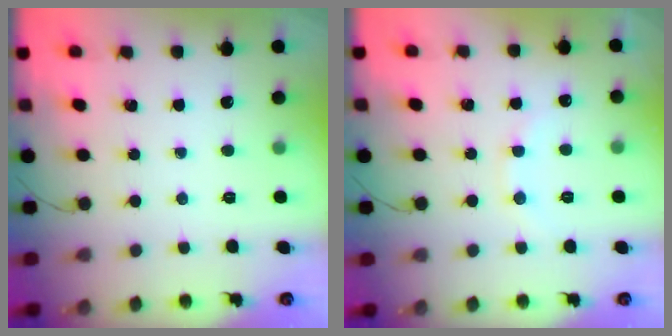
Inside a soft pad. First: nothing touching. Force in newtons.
{"total": 6.6, "press": 6.5, "slide": 1.1}